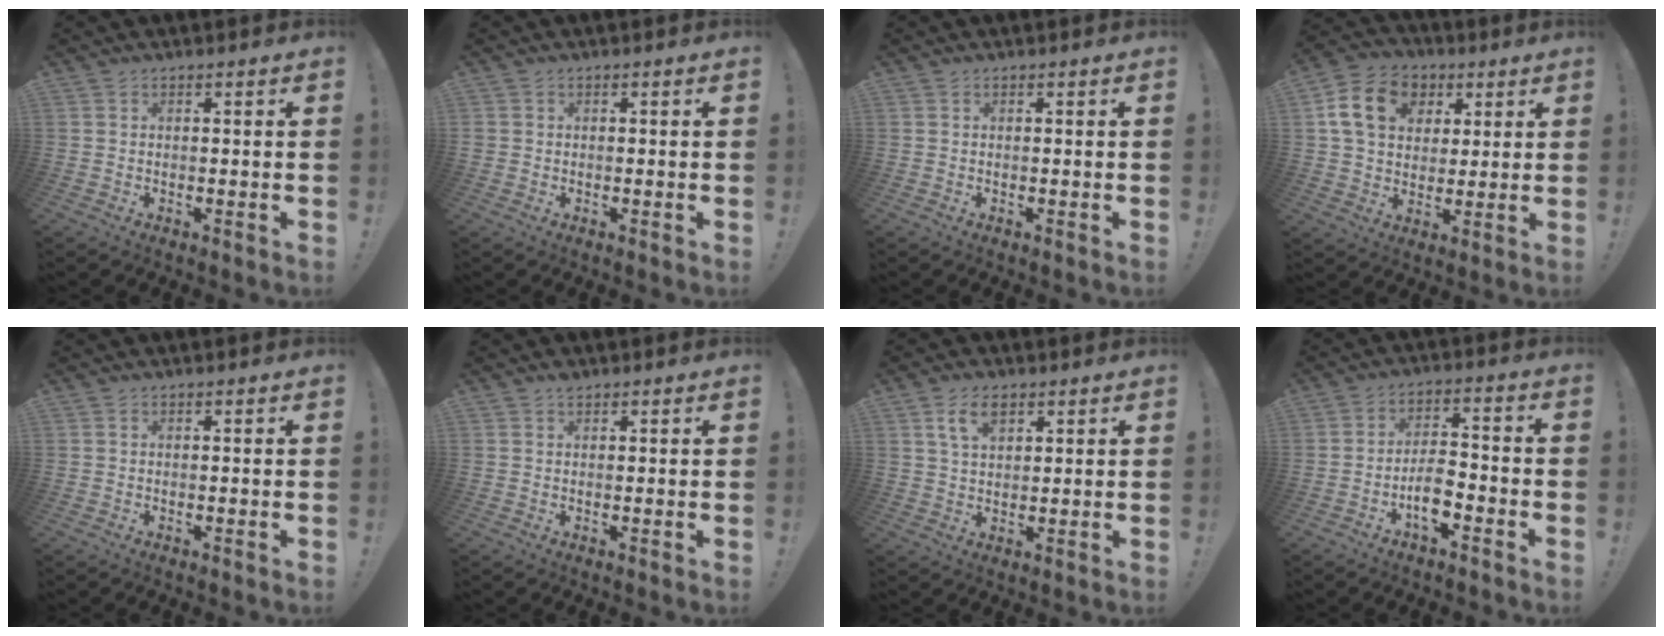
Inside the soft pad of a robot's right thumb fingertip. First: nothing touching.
{"total": 1.1, "force": [0.0, 1.1, 0.0], "torque": [0.001, 0.005, 0.000]}
{"total": 0.0}
{"total": 15.7, "force": [5.4, 12.1, 8.5], "torque": [-0.127, -0.007, 0.106]}
{"total": 0.0}
{"total": 1.4, "force": [1.2, 0.6, 0.0], "torque": [0.006, -0.002, 0.021]}
{"total": 6.6, "force": [3.4, 3.7, 4.3], "torque": [-0.070, -0.003, 0.062]}
{"total": 7.9, "force": [-3.8, 3.6, 5.9], "torque": [-0.112, 0.014, -0.068]}